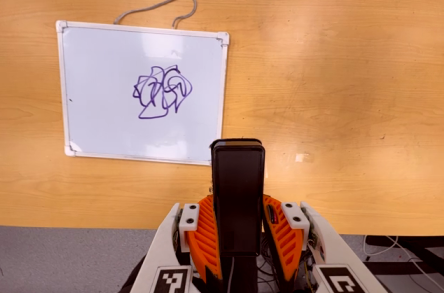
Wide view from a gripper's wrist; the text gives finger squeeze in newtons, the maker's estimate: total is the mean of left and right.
{"total": 5.6, "left": 4.1, "right": 7.1}